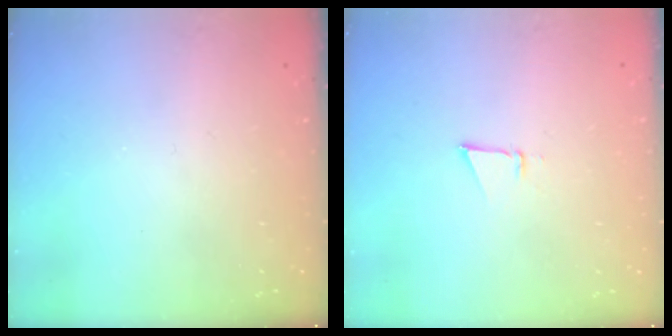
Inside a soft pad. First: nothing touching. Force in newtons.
{"total": 2.7, "press": 2.6, "slide": 0.8}